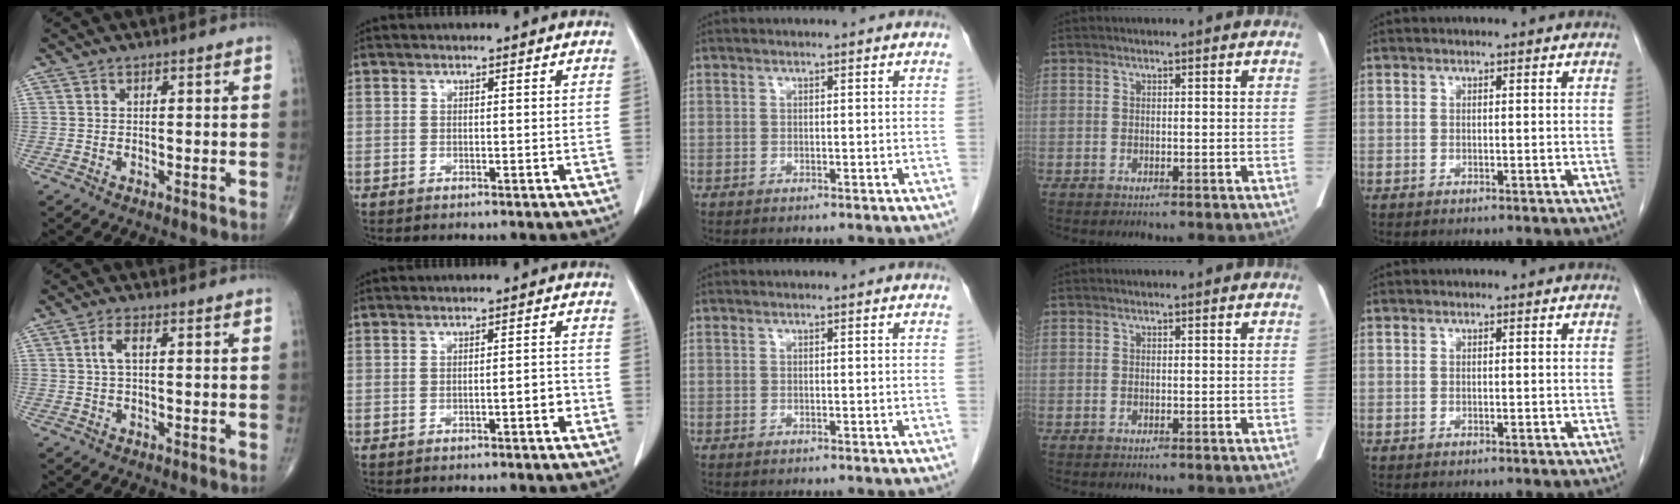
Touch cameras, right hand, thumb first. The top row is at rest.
{"thumb": {"total": 3.0, "force": [0.6, 1.2, 2.7], "torque": [-0.061, 0.009, 0.012]}, "index": {"total": 2.5, "force": [-1.0, 0.5, 2.2], "torque": [-0.031, 0.002, -0.014]}}